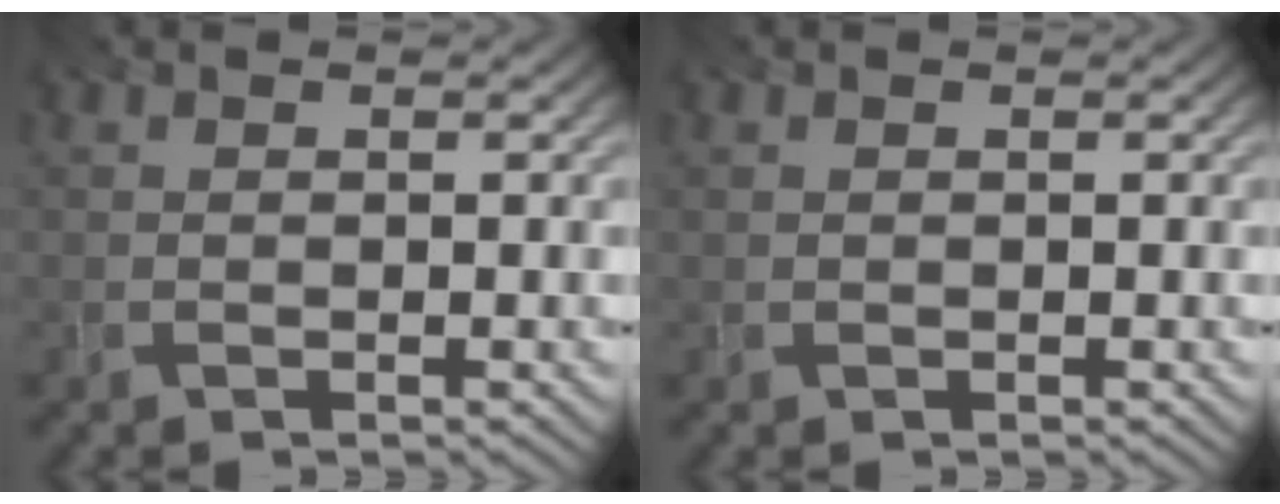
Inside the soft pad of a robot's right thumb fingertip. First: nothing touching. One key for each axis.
{"total": 0.0}